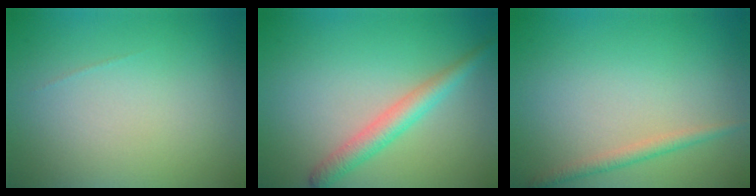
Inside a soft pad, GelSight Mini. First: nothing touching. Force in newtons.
{"total": 2.8, "press": 2.8, "slide": 0.1}
{"total": 1.6, "press": 1.6, "slide": 0.0}